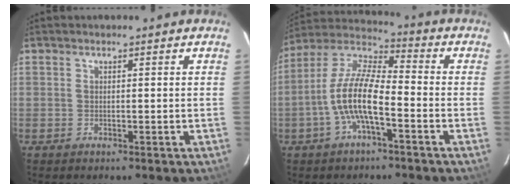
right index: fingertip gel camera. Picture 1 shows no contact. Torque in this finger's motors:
{"motor_torque": [1.61, -0.53, 1.05, 0.21]}